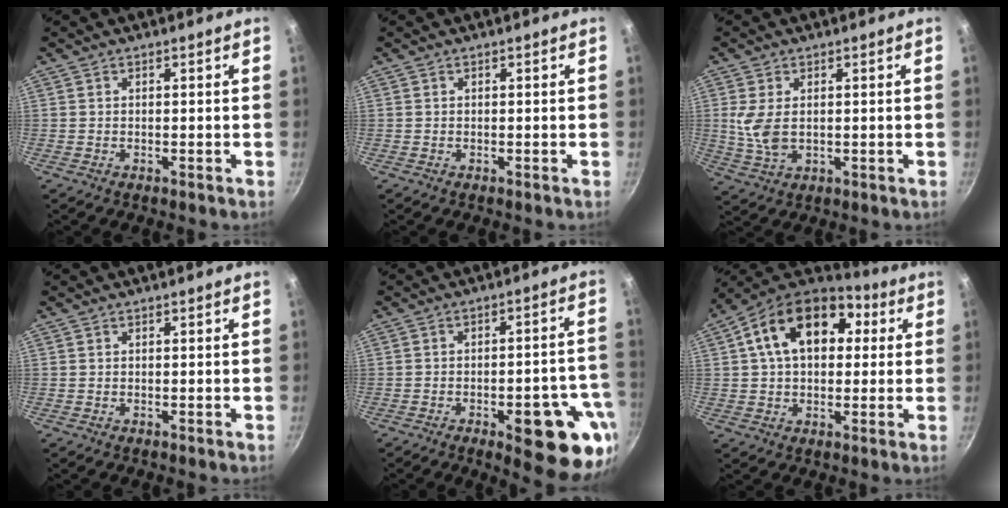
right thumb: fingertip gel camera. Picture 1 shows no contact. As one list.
[{"total": 0.0}, {"total": 6.2, "force": [0.8, 3.6, 5.0], "torque": [-0.103, -0.006, 0.021]}, {"total": 0.0}, {"total": 16.1, "force": [-7.0, 5.7, 13.3], "torque": [-0.114, 0.031, -0.085]}, {"total": 18.7, "force": [4.9, 12.5, 13.0], "torque": [-0.189, 0.024, 0.061]}]